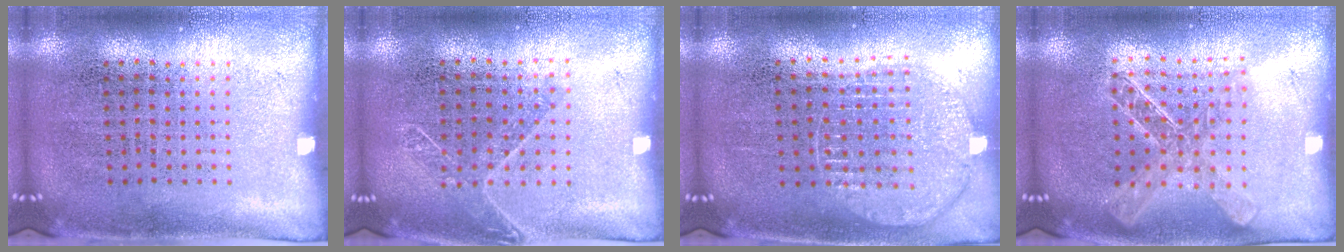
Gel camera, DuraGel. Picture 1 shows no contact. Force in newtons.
{"total": 1.2, "press": 1.0, "slide": 0.6}
{"total": 1.1, "press": 1.1, "slide": 0.1}
{"total": 1.8, "press": 1.6, "slide": 0.8}